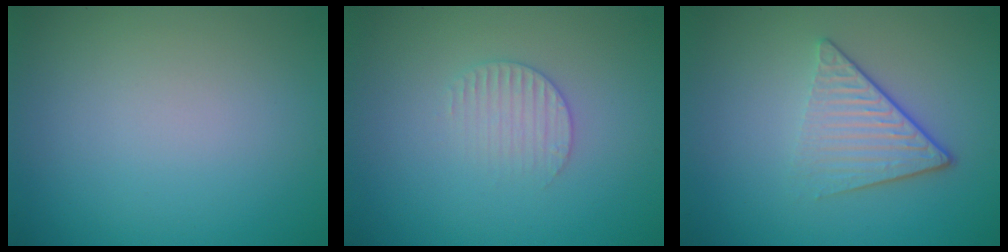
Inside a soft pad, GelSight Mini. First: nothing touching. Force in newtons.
{"total": 1.9, "press": 1.9, "slide": 0.3}
{"total": 4.3, "press": 2.8, "slide": 3.3}